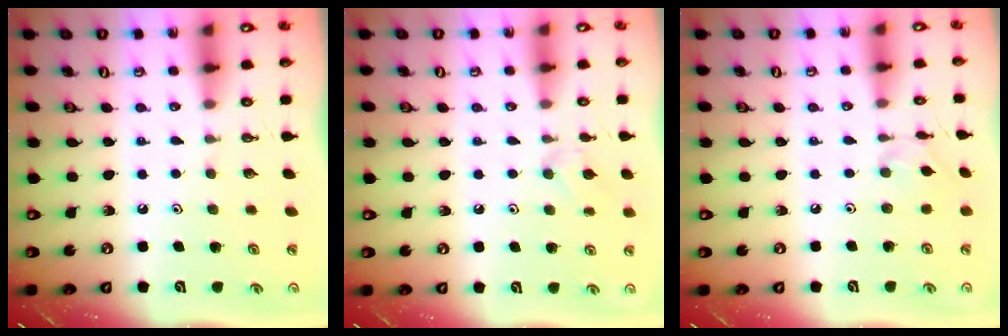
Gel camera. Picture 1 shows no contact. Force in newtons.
{"total": 6.6, "press": 6.5, "slide": 1.1}
{"total": 1.8, "press": 1.8, "slide": 0.1}